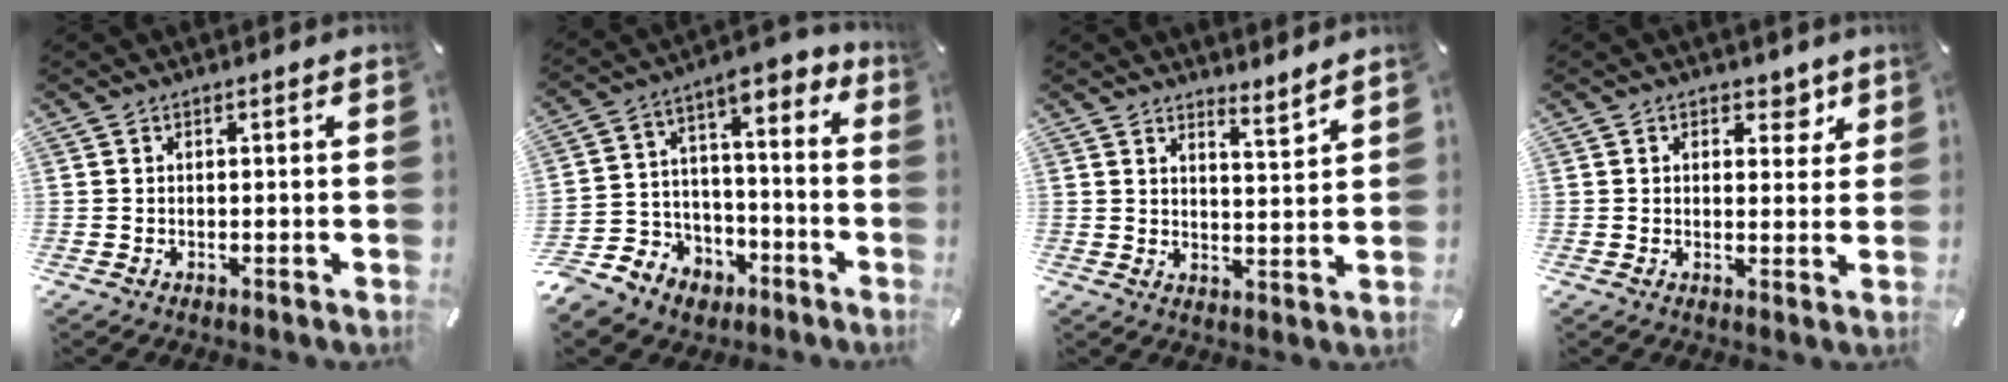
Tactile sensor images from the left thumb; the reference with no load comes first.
{"total": 9.4, "force": [-2.7, 9.0, 1.0], "torque": [-0.036, 0.003, -0.040]}
{"total": 4.3, "force": [4.2, -0.1, 0.7], "torque": [-0.009, -0.039, 0.073]}
{"total": 4.1, "force": [1.9, 3.1, 1.9], "torque": [-0.006, -0.009, 0.025]}